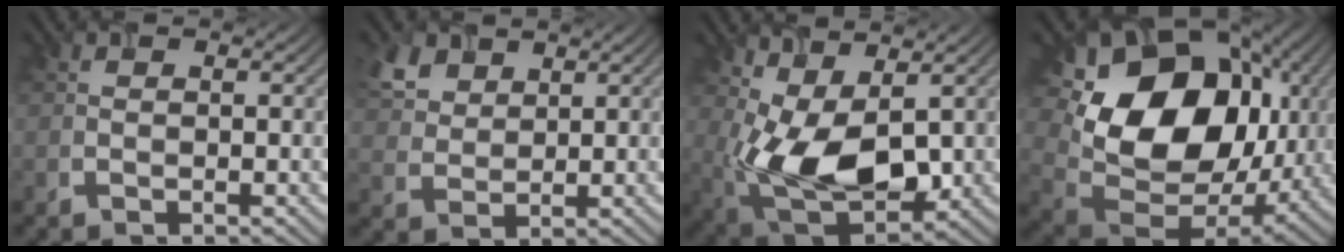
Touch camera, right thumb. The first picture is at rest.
{"total": 5.1, "force": [3.2, 3.2, 2.5], "torque": [-0.069, 0.002, 0.070]}
{"total": 10.4, "force": [1.1, 5.6, 8.7], "torque": [-0.189, -0.014, 0.025]}
{"total": 20.6, "force": [5.1, 15.2, 12.8], "torque": [-0.252, -0.009, 0.116]}